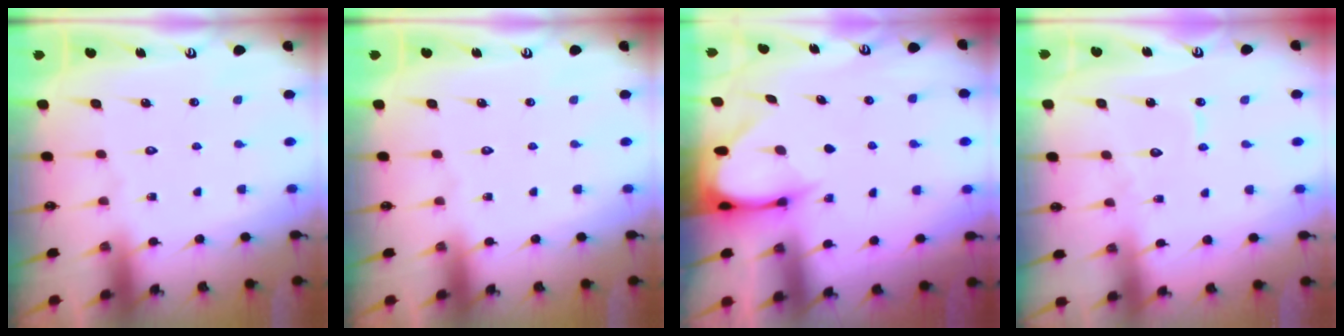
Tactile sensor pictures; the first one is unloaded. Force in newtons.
{"total": 0.0}
{"total": 3.3, "press": 3.3, "slide": 0.3}
{"total": 4.6, "press": 4.6, "slide": 0.3}